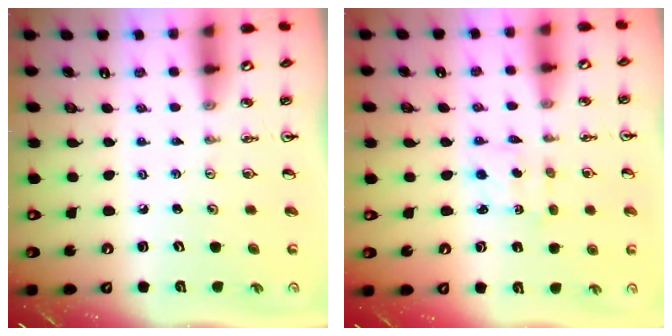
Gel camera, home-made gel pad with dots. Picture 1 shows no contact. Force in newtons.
{"total": 2.0, "press": 1.8, "slide": 0.7}